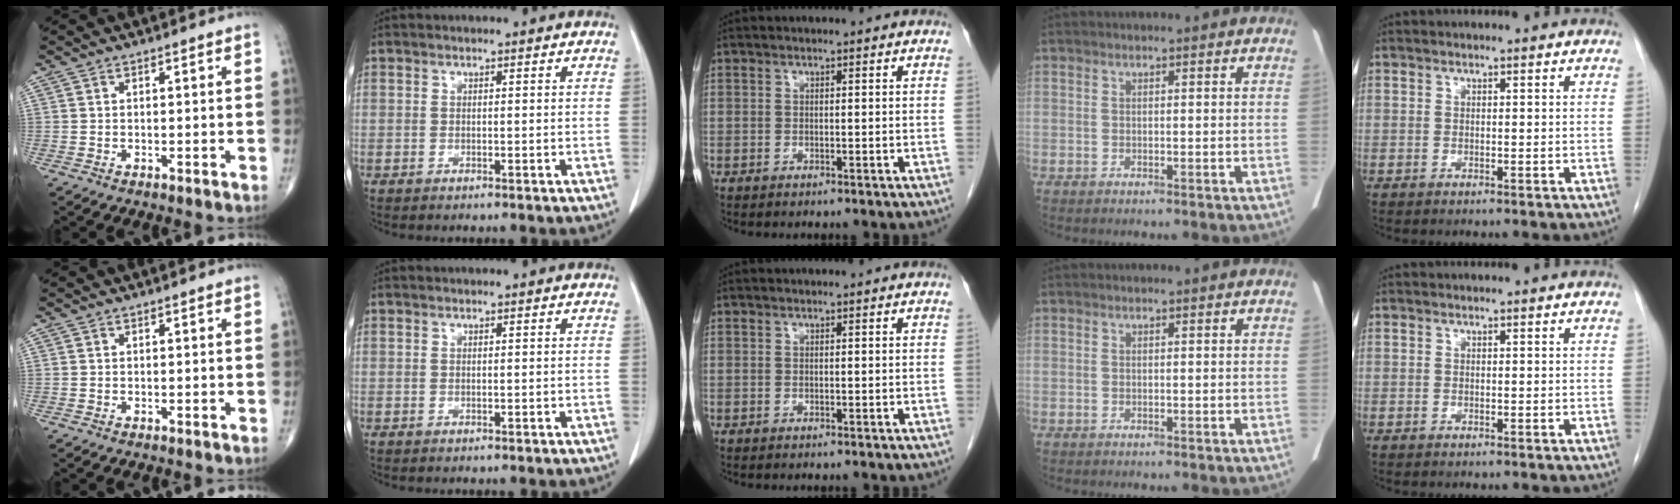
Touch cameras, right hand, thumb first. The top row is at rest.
{}